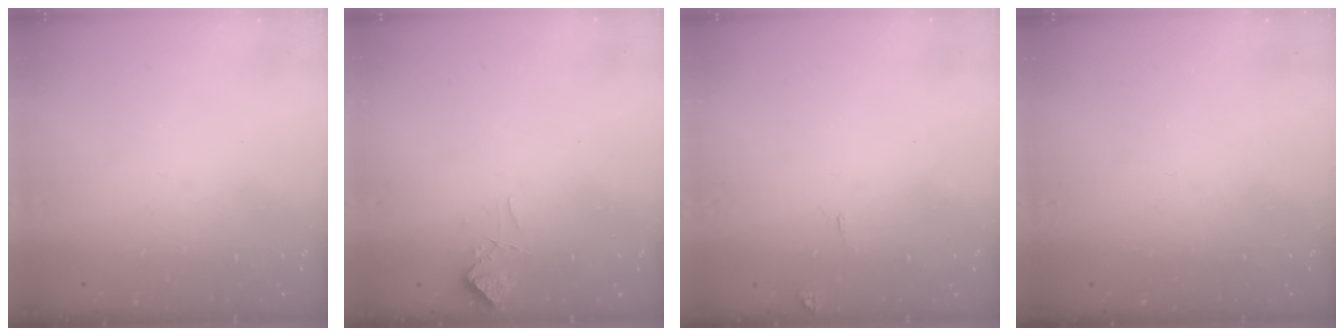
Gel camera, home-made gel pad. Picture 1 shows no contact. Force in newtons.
{"total": 1.0, "press": 0.6, "slide": 0.8}
{"total": 4.8, "press": 4.8, "slide": 0.4}
{"total": 0.0}